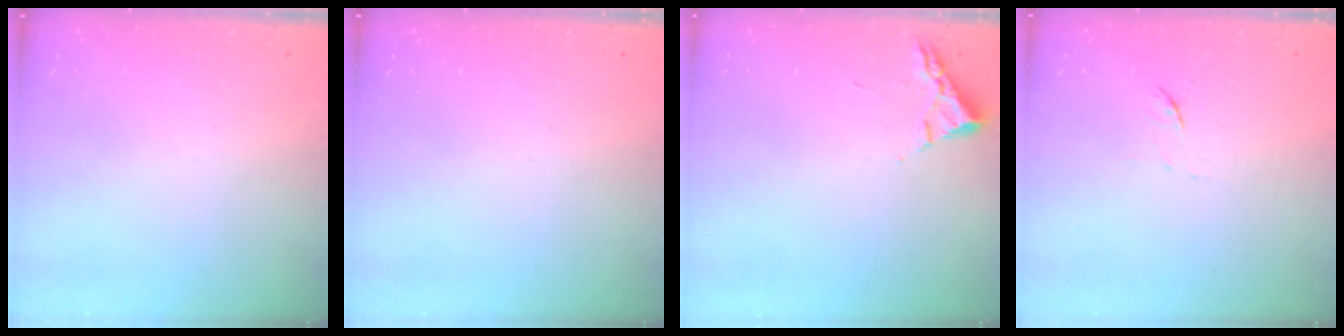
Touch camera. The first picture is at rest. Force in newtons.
{"total": 0.0}
{"total": 3.0, "press": 2.9, "slide": 0.4}
{"total": 5.2, "press": 5.1, "slide": 0.7}